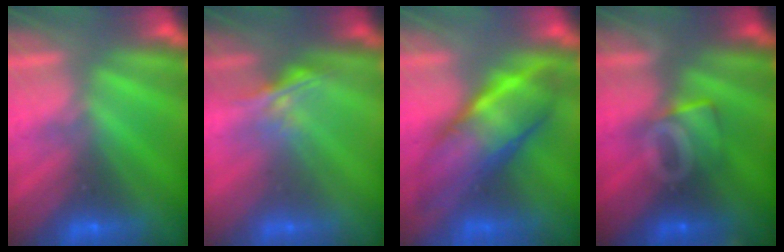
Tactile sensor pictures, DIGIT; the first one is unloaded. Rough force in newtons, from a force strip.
{"total": 1.4}
{"total": 7.6}
{"total": 12.7}